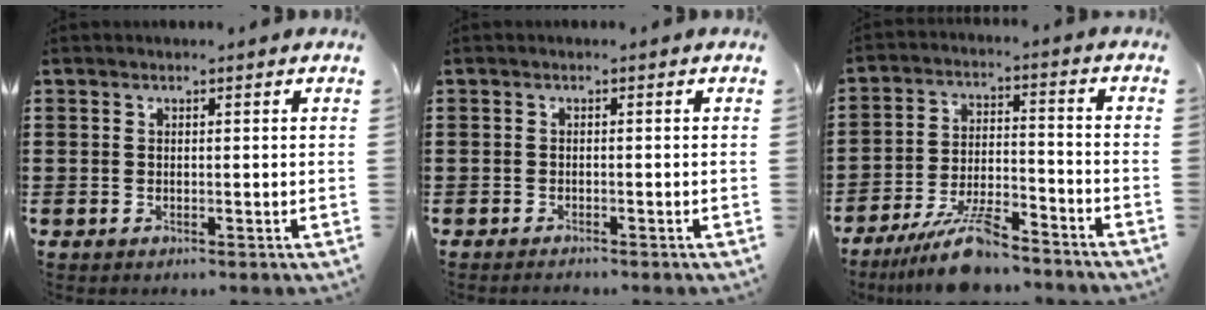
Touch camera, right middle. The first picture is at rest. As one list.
[{"total": 0.7, "force": [-0.7, 0.1, 0.2], "torque": [-0.005, -0.003, -0.013]}, {"total": 10.0, "force": [-8.5, 2.2, 4.8], "torque": [-0.095, 0.018, -0.162]}]